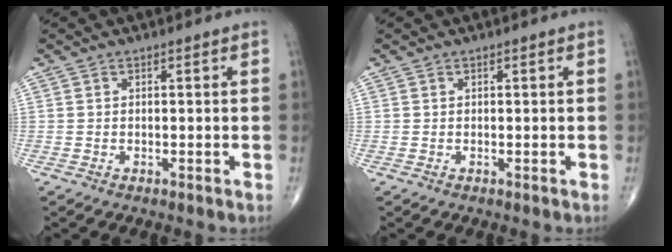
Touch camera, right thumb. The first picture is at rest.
{"total": 0.0}